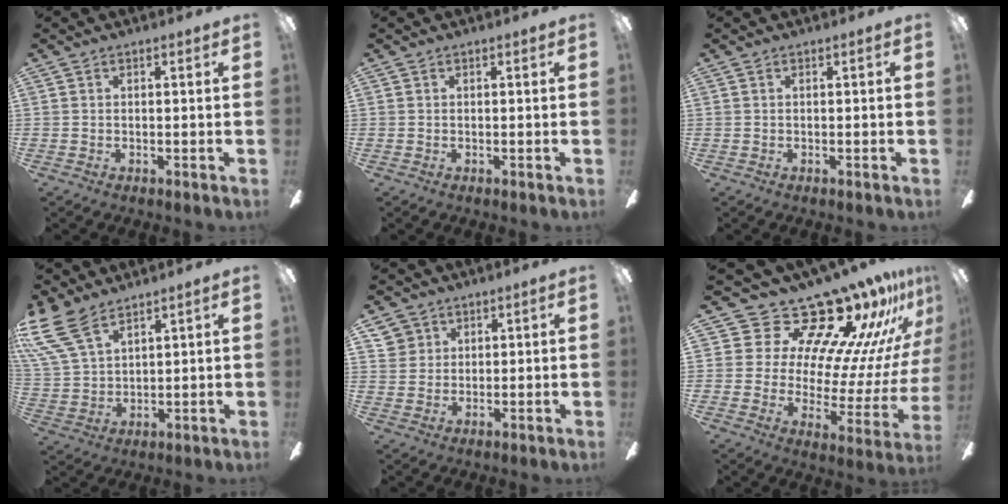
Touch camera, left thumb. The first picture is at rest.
{"total": 0.0}
{"total": 0.0}
{"total": 14.0, "force": [9.3, 6.6, 8.1], "torque": [-0.209, -0.043, 0.172]}
{"total": 4.4, "force": [2.6, 3.5, 0.5], "torque": [-0.009, -0.001, 0.047]}
{"total": 22.2, "force": [18.6, 8.4, 8.7], "torque": [-0.112, -0.175, 0.325]}